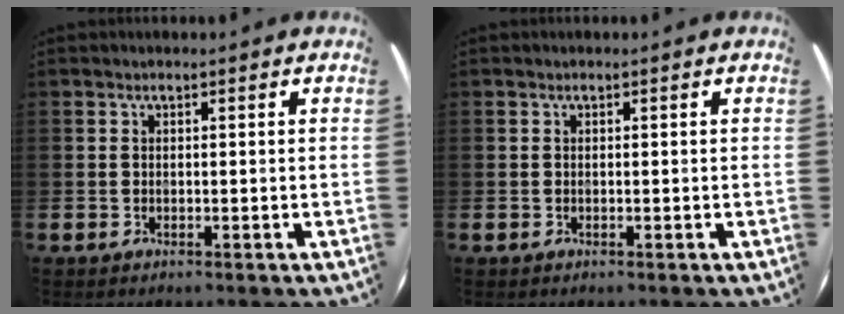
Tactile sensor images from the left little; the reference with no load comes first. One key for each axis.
{"total": 0.0}